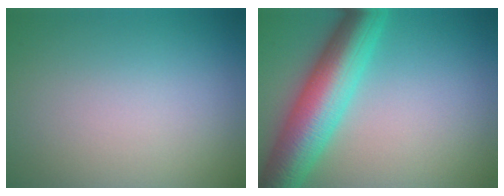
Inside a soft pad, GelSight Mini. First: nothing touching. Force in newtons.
{"total": 8.8, "press": 8.8, "slide": 0.0}